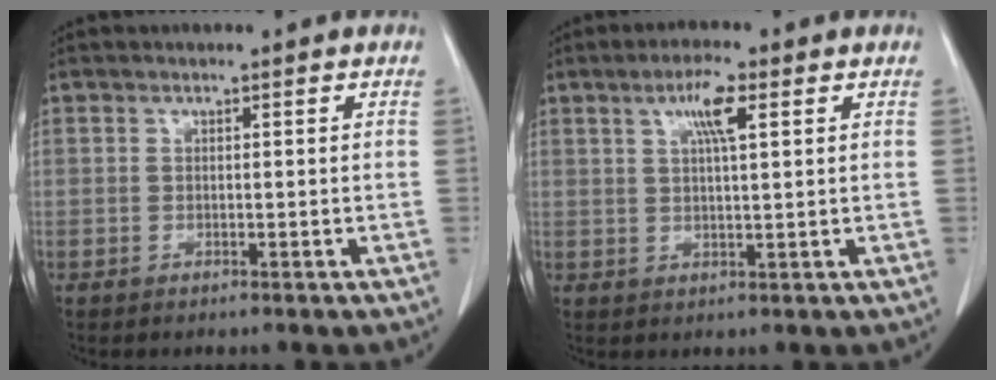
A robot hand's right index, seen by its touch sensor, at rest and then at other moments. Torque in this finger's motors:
{"motor_torque": [0.38, 0.07, 0.11, 0.04]}